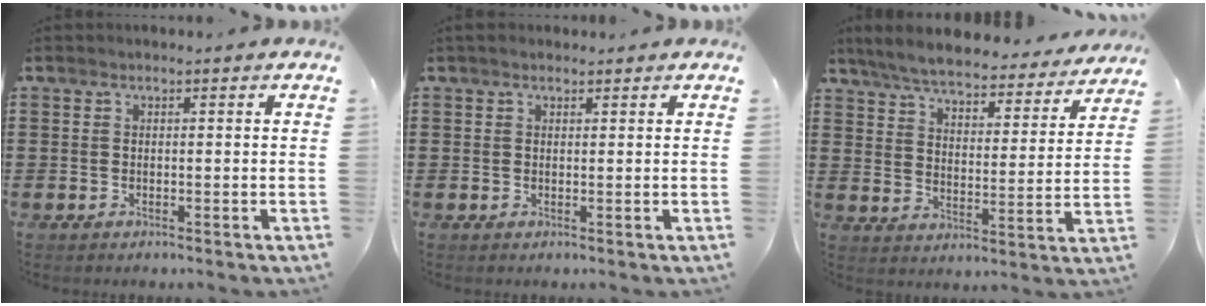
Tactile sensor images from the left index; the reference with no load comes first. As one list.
[{"total": 1.1, "force": [0.8, 0.6, 0.3], "torque": [-0.007, 0.006, 0.016]}, {"total": 6.2, "force": [5.9, 0.4, 1.6], "torque": [-0.059, -0.038, 0.102]}]